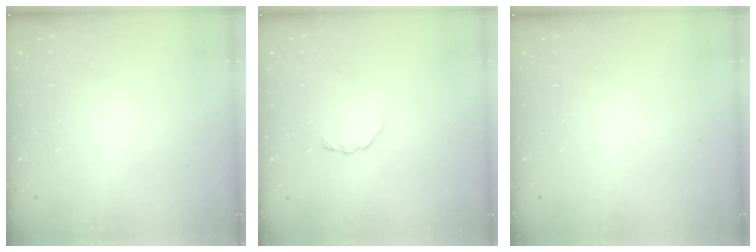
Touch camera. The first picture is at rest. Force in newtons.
{"total": 2.6, "press": 2.6, "slide": 0.3}
{"total": 0.0}